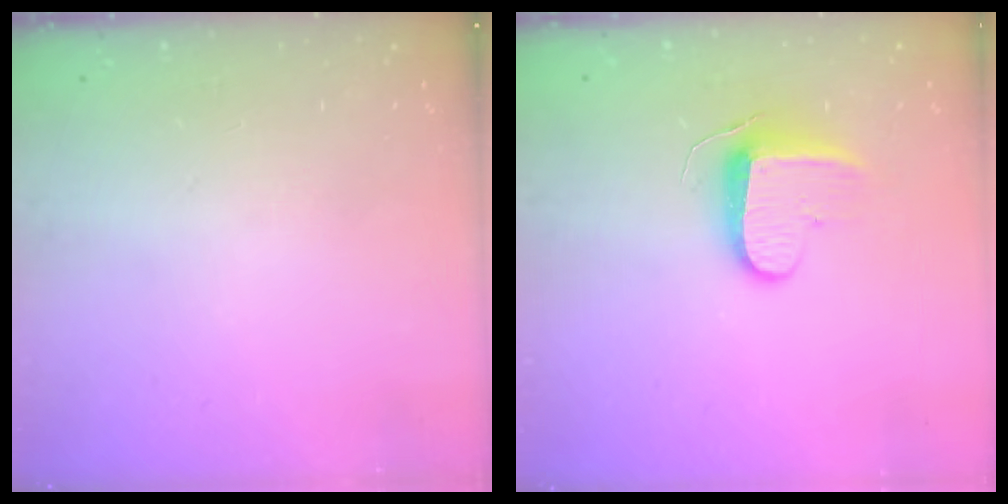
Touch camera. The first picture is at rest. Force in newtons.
{"total": 9.5, "press": 9.5, "slide": 0.8}